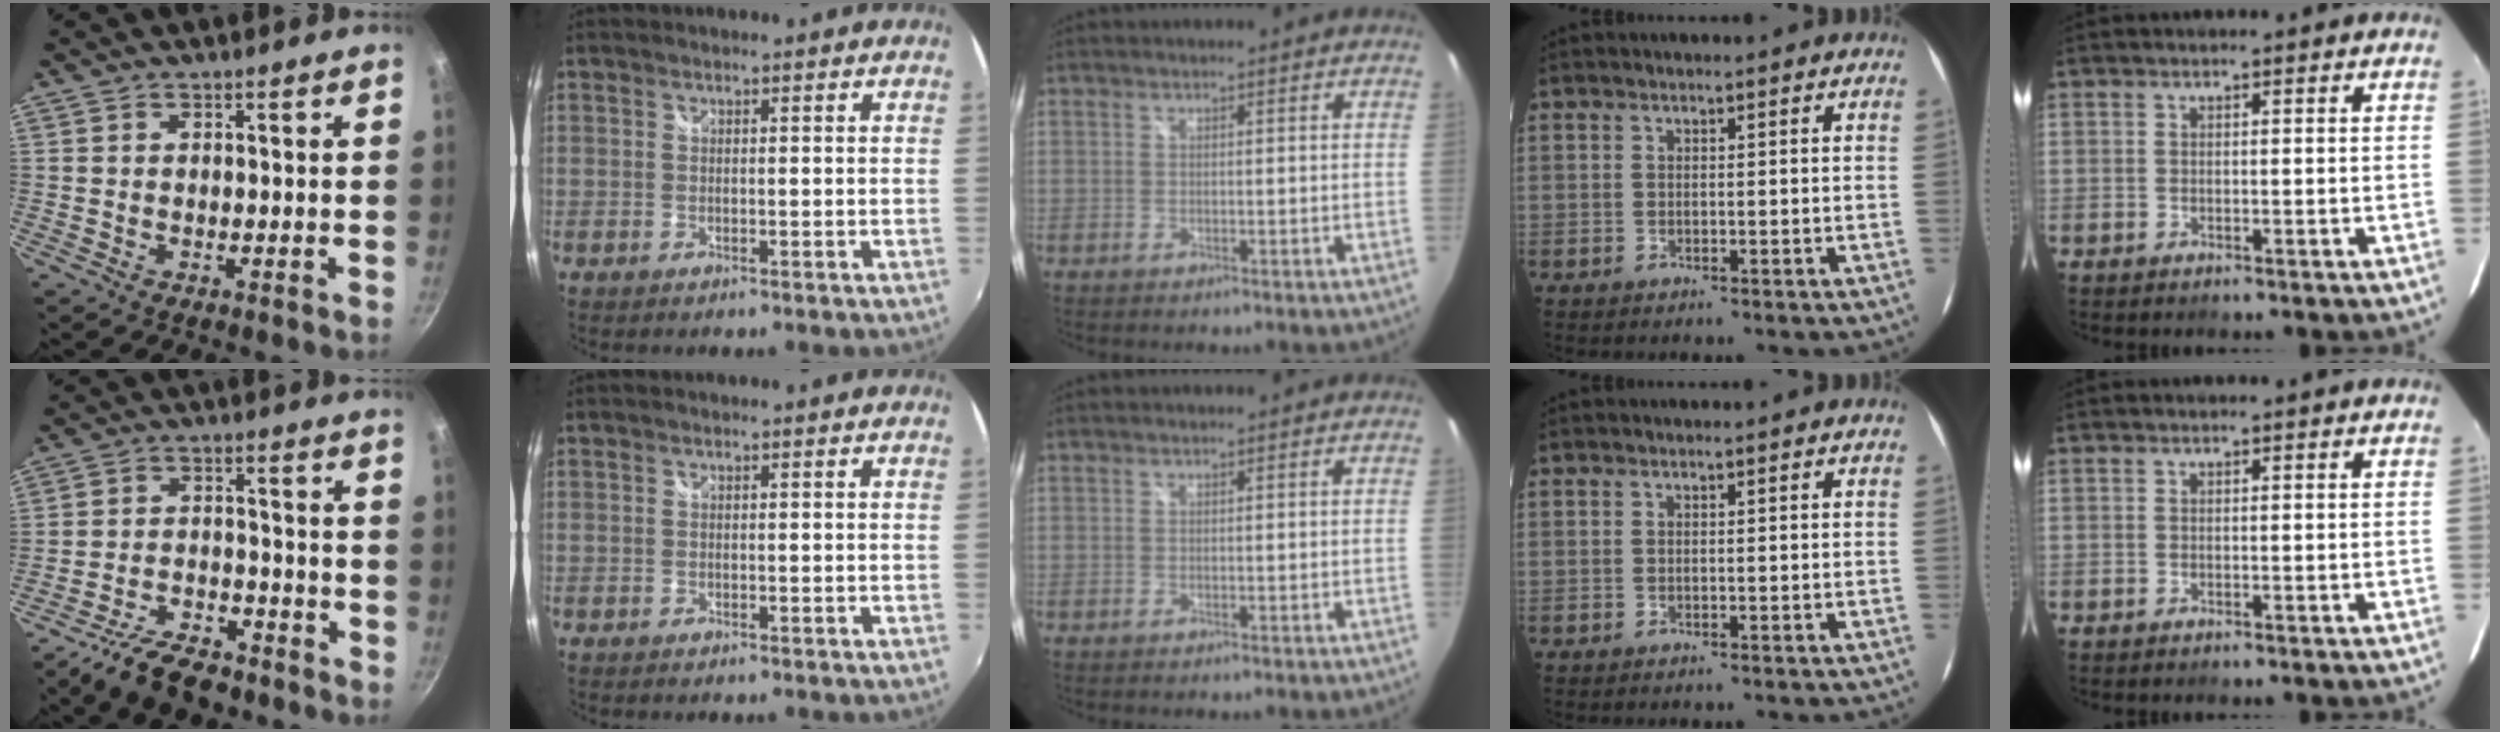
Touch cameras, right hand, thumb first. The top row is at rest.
{"thumb": {"total": 9.7, "force": [-7.4, 4.2, 4.7], "torque": [-0.077, 0.055, -0.127]}}